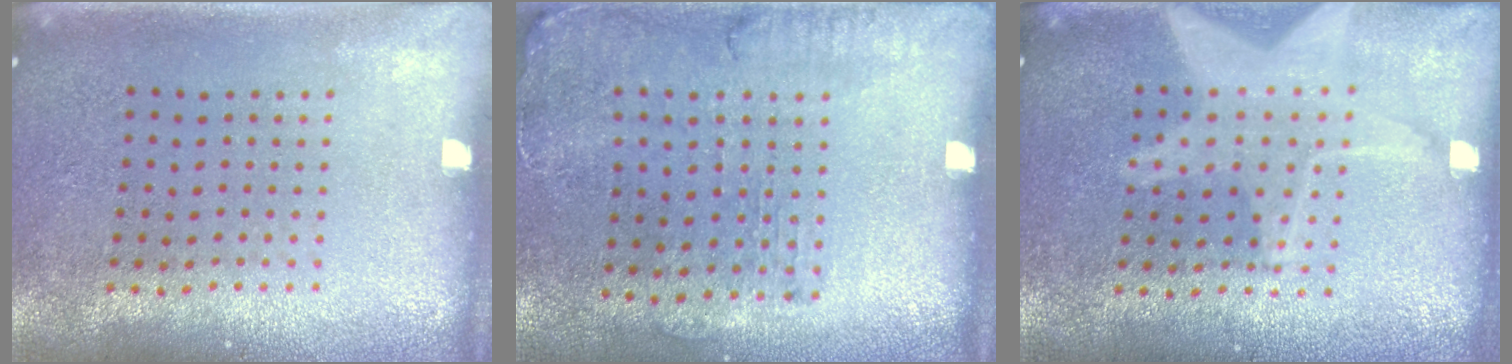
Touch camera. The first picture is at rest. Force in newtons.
{"total": 1.4, "press": 1.2, "slide": 0.7}
{"total": 3.2, "press": 3.2, "slide": 0.4}